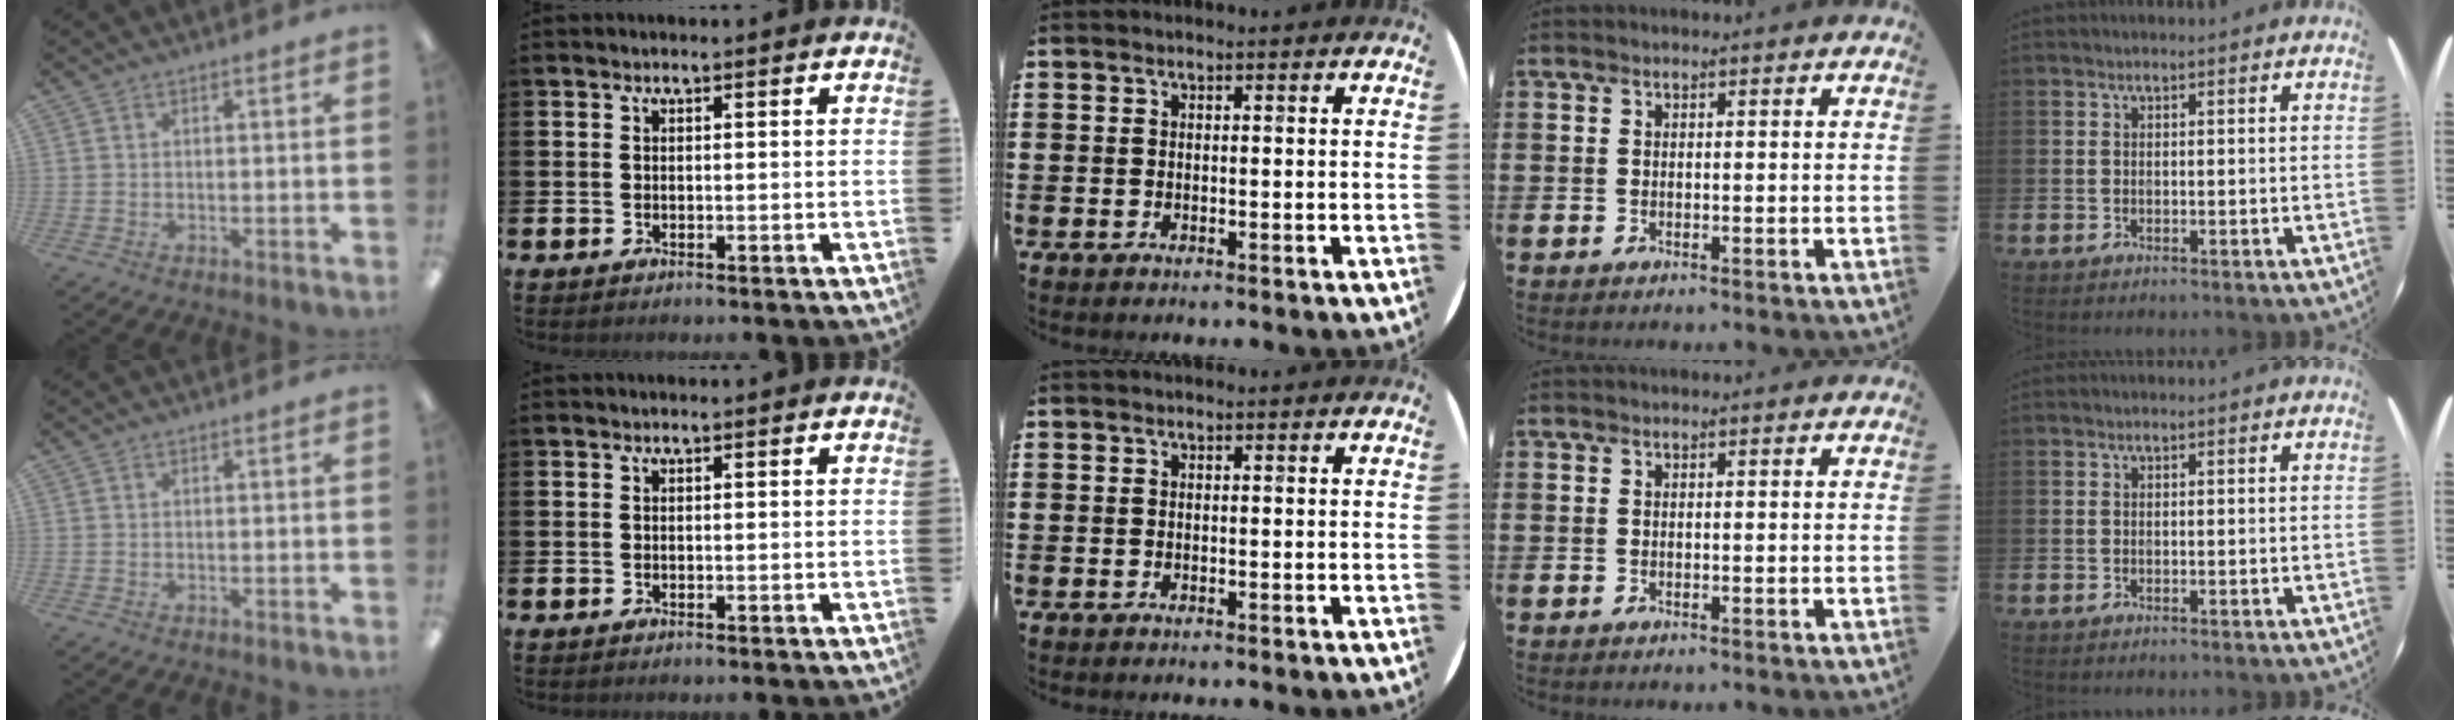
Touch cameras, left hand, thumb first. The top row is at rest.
{}